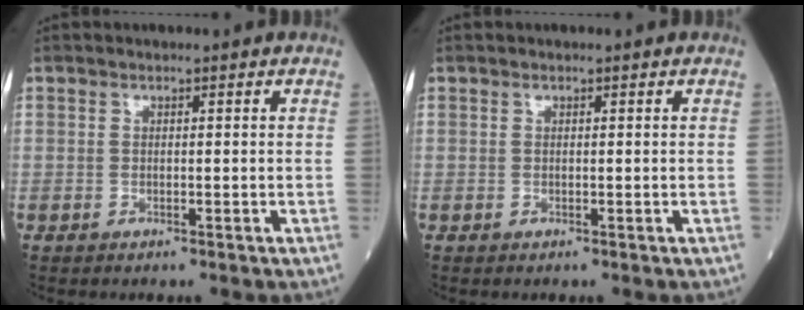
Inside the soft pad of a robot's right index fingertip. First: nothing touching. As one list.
[{"total": 0.0}]